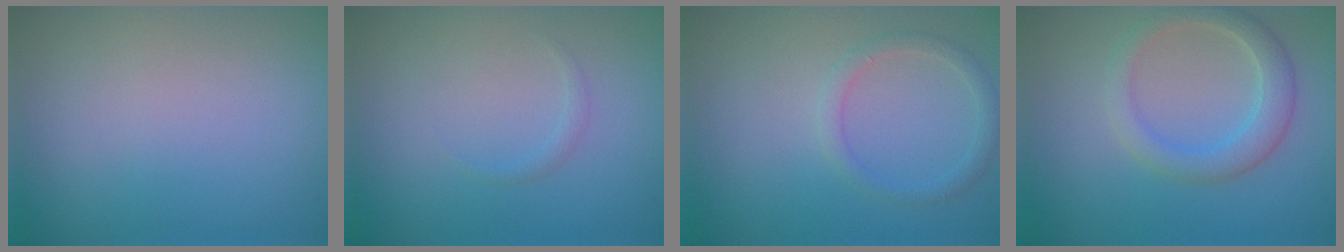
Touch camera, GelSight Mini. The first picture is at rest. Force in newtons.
{"total": 0.6, "press": 0.6, "slide": 0.1}
{"total": 1.6, "press": 1.6, "slide": 0.1}
{"total": 3.1, "press": 3.1, "slide": 0.1}